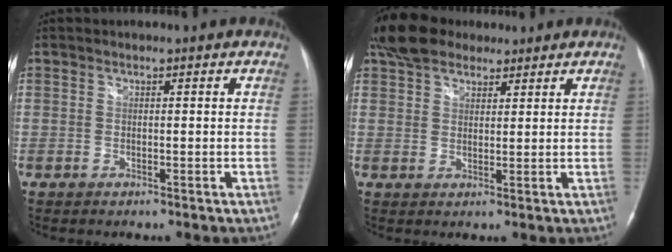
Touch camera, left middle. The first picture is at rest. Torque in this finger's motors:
{"motor_torque": [0.61, -0.52, 0.09, 0.05]}